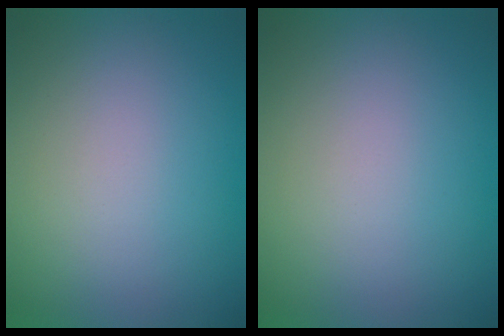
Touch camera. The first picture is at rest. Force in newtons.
{"total": 0.0}